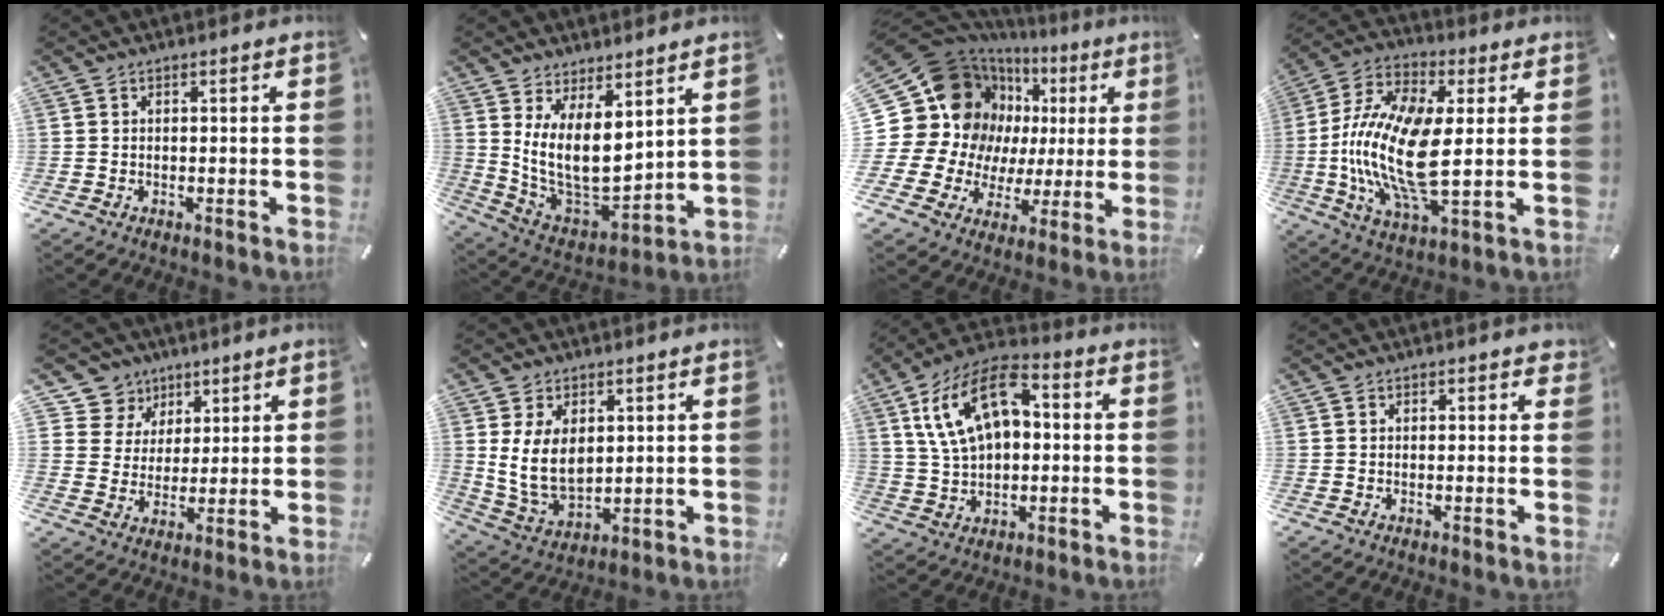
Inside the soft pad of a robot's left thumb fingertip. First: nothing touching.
{"total": 13.4, "force": [5.6, 7.3, 9.7], "torque": [-0.199, -0.066, 0.110]}
{"total": 20.7, "force": [5.0, 17.2, 10.4], "torque": [-0.193, -0.053, 0.113]}
{"total": 18.9, "force": [-0.3, 7.4, 17.3], "torque": [-0.381, -0.021, -0.006]}
{"total": 8.7, "force": [4.8, 7.3, -0.1], "torque": [-0.011, -0.044, 0.092]}
{"total": 10.8, "force": [2.3, 7.6, 7.3], "torque": [-0.167, -0.008, 0.041]}
{"total": 15.5, "force": [4.7, 10.1, 10.8], "torque": [-0.232, 0.004, 0.084]}
{"total": 1.1, "force": [0.7, 0.7, 0.6], "torque": [0.004, -0.004, 0.009]}